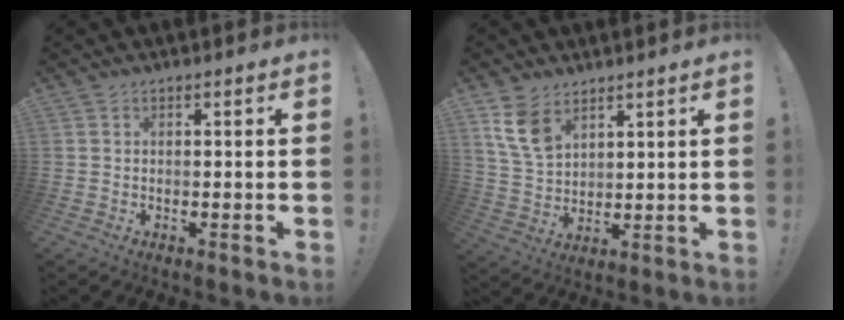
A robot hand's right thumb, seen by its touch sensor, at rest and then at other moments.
{"total": 9.4, "force": [5.8, 5.7, 4.7], "torque": [-0.087, -0.022, 0.117]}